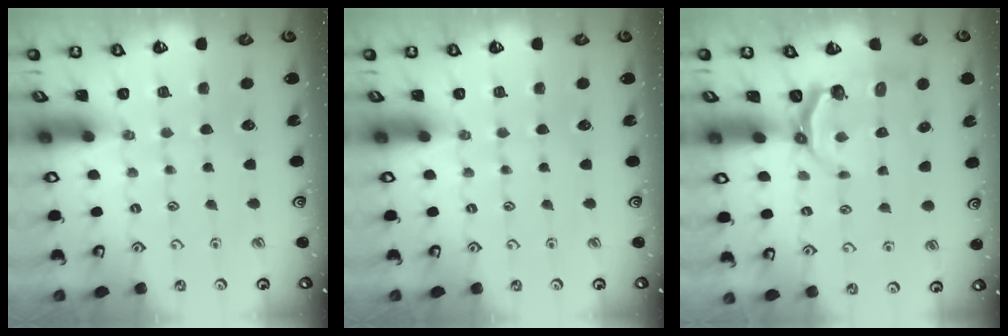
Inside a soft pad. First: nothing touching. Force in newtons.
{"total": 0.0}
{"total": 5.2, "press": 4.3, "slide": 2.9}